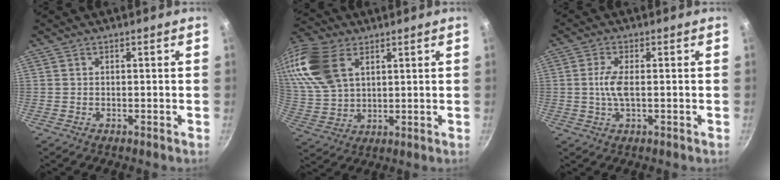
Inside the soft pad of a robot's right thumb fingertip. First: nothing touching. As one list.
[{"total": 17.6, "force": [7.6, 11.0, 11.5], "torque": [-0.246, -0.004, 0.154]}, {"total": 4.4, "force": [-0.1, 1.4, 4.1], "torque": [-0.095, 0.001, -0.006]}]